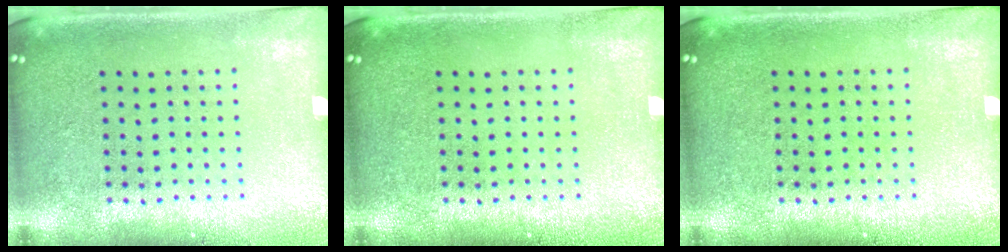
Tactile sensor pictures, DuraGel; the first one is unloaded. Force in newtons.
{"total": 0.0}
{"total": 0.0}